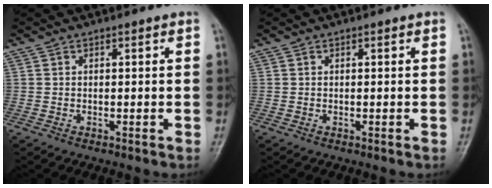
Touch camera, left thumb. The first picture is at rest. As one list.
[{"total": 0.0}]